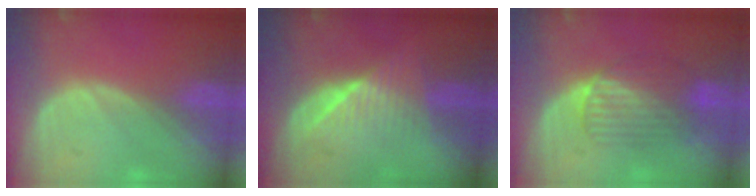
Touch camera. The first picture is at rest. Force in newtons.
{"total": 6.3, "press": 6.0, "slide": 2.1}
{"total": 6.6, "press": 6.5, "slide": 1.1}